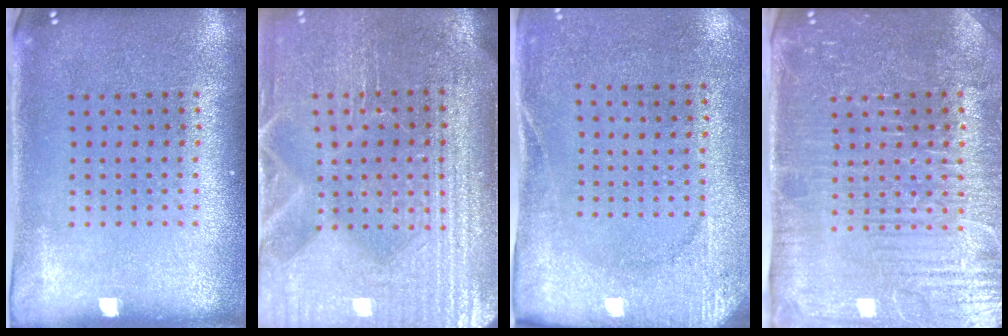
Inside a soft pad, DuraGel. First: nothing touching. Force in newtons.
{"total": 4.0, "press": 3.8, "slide": 1.3}
{"total": 2.6, "press": 2.2, "slide": 1.4}
{"total": 4.8, "press": 4.4, "slide": 1.7}